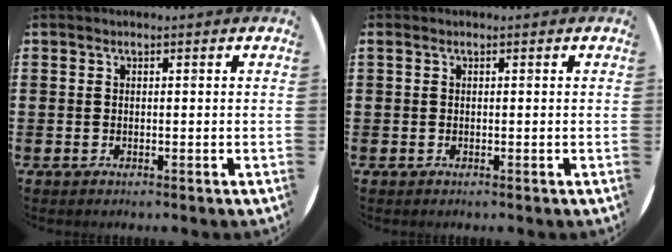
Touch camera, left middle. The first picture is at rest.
{"total": 0.0}